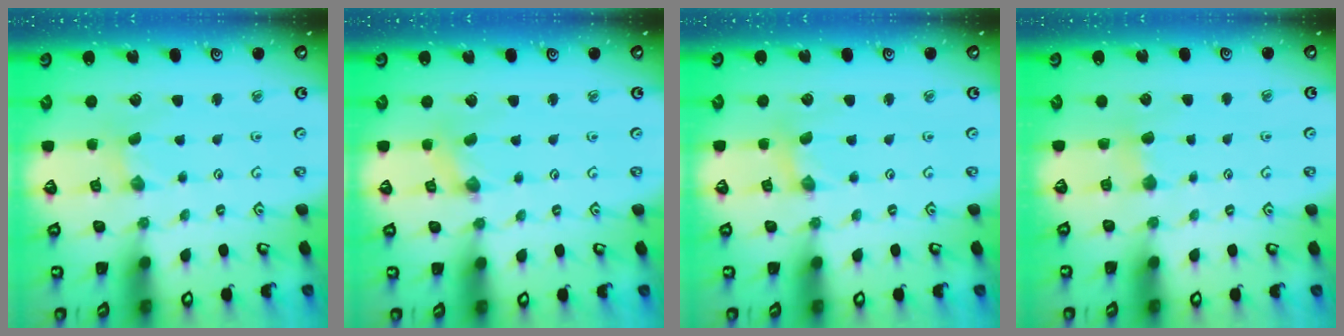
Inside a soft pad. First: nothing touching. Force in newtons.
{"total": 0.0}
{"total": 1.7, "press": 1.7, "slide": 0.2}
{"total": 3.3, "press": 3.2, "slide": 0.5}